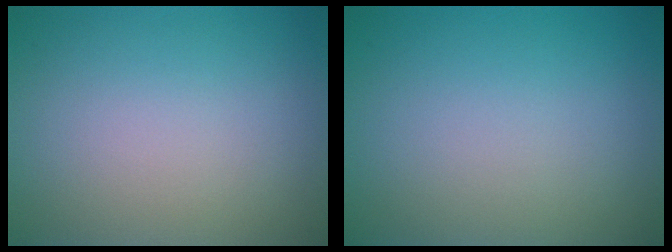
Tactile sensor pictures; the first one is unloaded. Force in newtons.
{"total": 0.0}